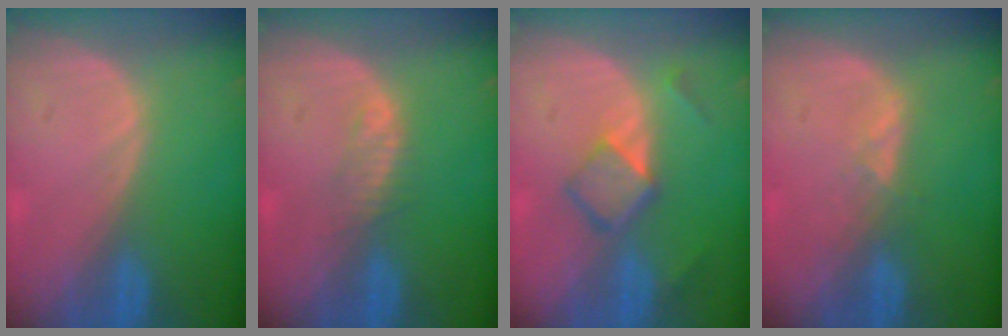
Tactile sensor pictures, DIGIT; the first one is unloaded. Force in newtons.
{"total": 1.8, "press": 1.8, "slide": 0.1}
{"total": 5.0, "press": 4.6, "slide": 2.0}
{"total": 1.6, "press": 1.6, "slide": 0.3}